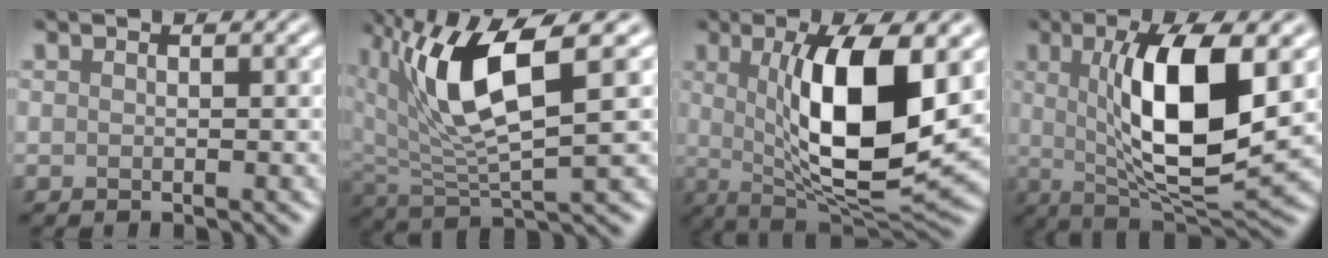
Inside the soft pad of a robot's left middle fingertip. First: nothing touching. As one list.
[{"total": 9.0, "force": [3.3, 3.1, 7.7], "torque": [-0.160, -0.001, 0.059]}, {"total": 11.7, "force": [1.5, 3.7, 11.0], "torque": [-0.174, -0.008, 0.031]}, {"total": 10.5, "force": [1.5, 3.1, 9.9], "torque": [-0.156, -0.006, 0.030]}]